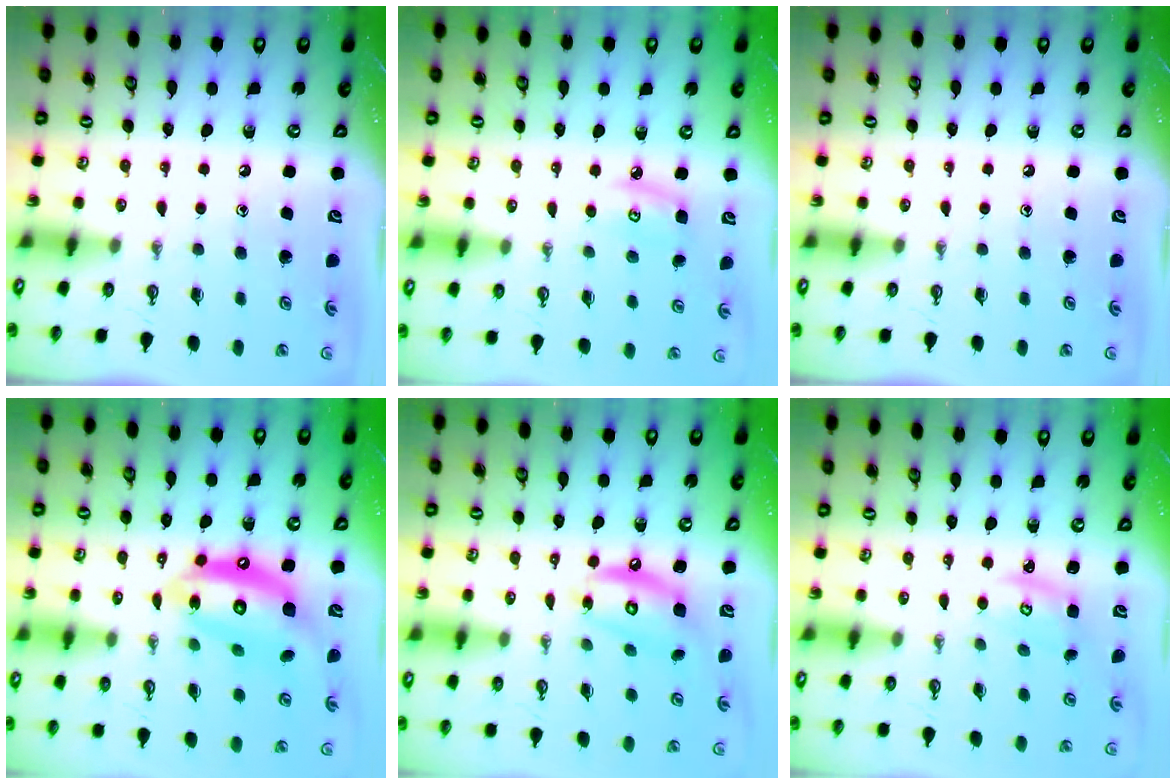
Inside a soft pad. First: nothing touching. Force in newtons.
{"total": 5.0, "press": 5.0, "slide": 0.3}
{"total": 0.0}
{"total": 15.4, "press": 15.3, "slide": 1.4}
{"total": 11.4, "press": 11.3, "slide": 1.1}
{"total": 2.9, "press": 2.9, "slide": 0.4}